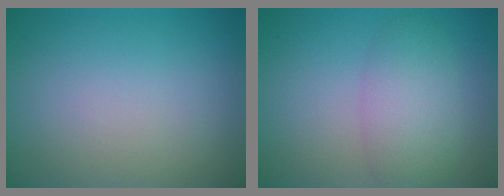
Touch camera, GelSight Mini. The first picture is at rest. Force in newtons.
{"total": 4.2, "press": 4.2, "slide": 0.2}